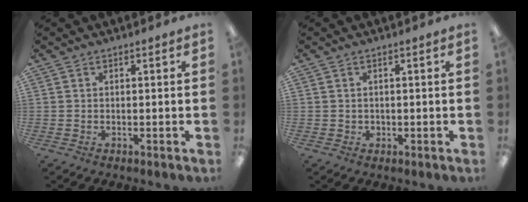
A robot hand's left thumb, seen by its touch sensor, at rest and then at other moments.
{"total": 1.0, "force": [0.3, 0.9, 0.4], "torque": [-0.010, 0.006, 0.003]}